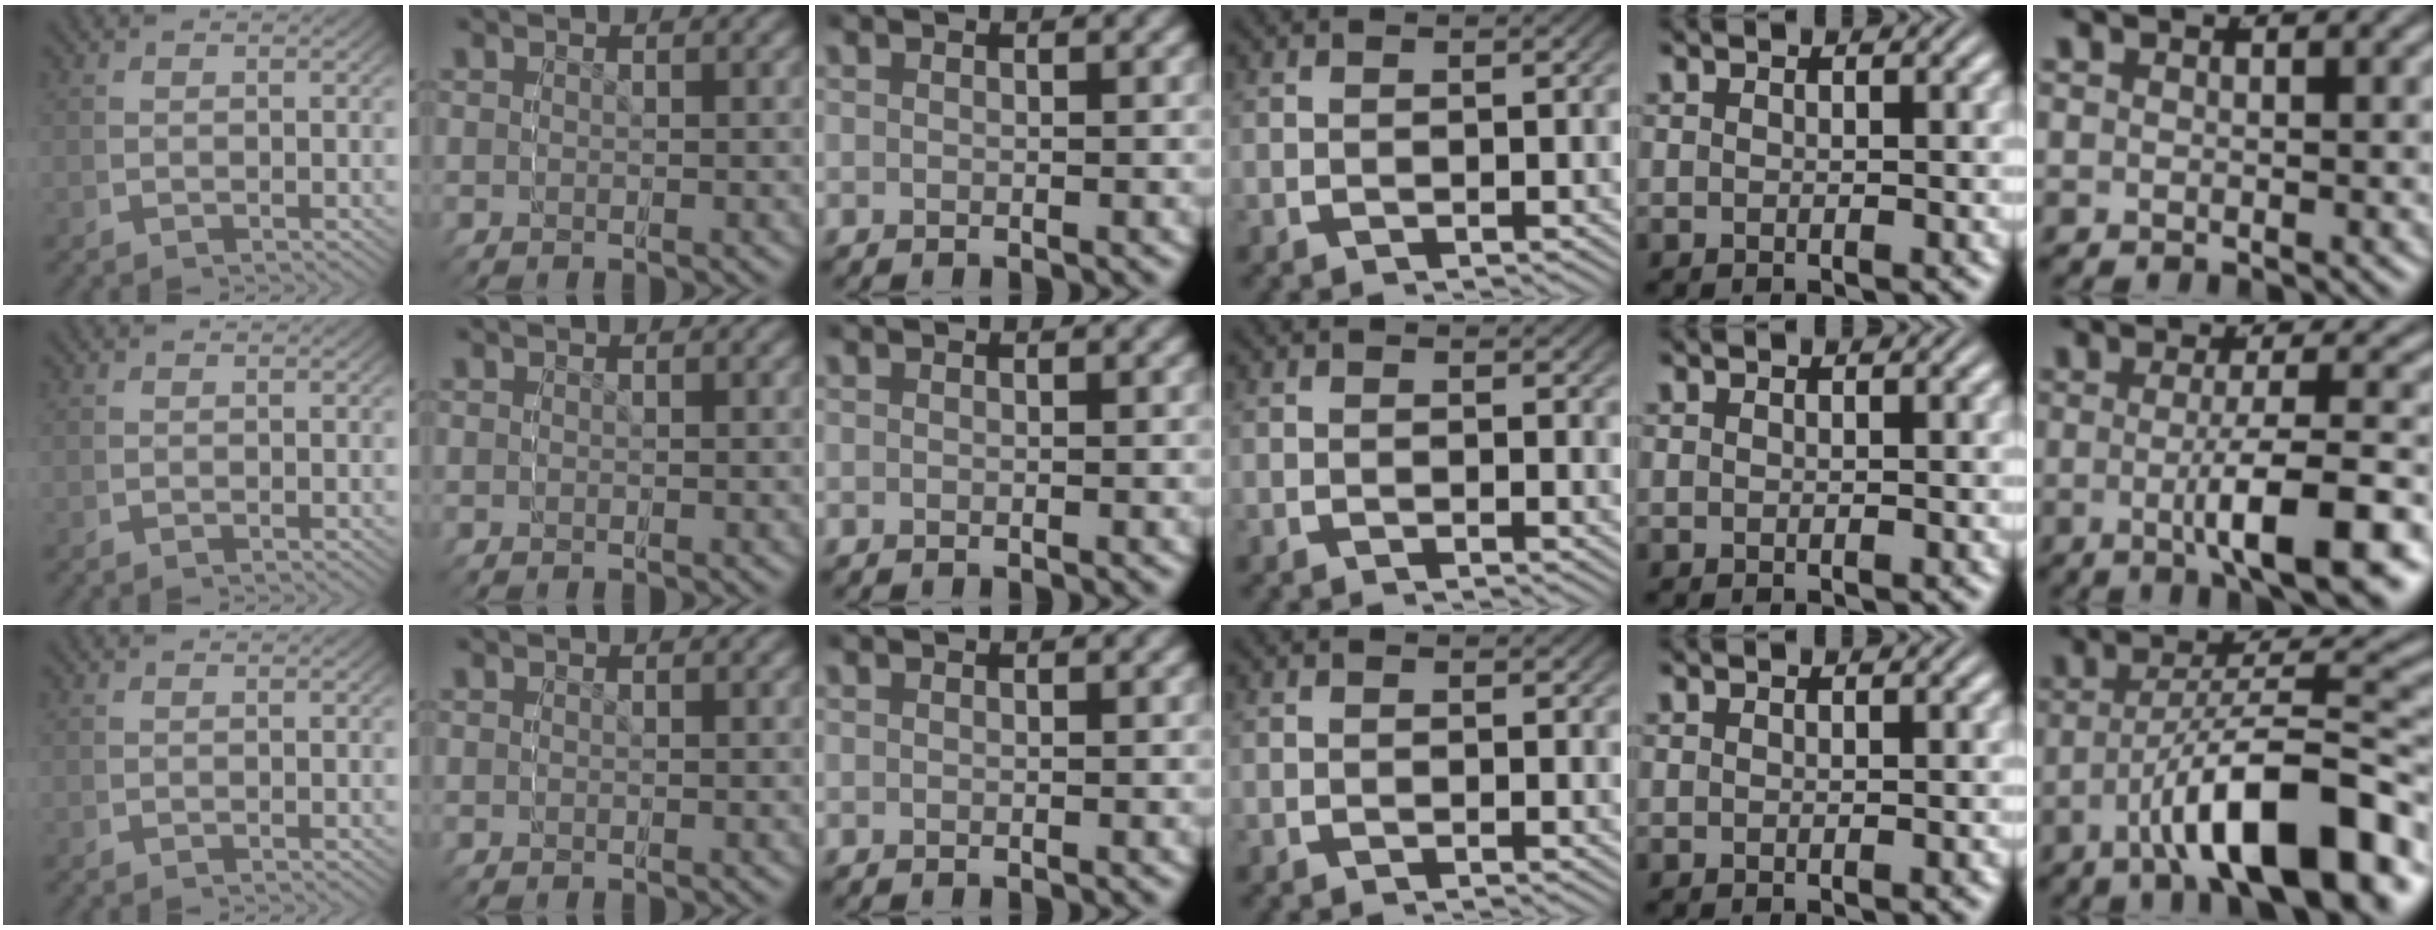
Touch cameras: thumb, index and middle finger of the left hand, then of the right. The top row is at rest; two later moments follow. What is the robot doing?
{"motion": "grasp_and_lifting", "object": "bottle"}